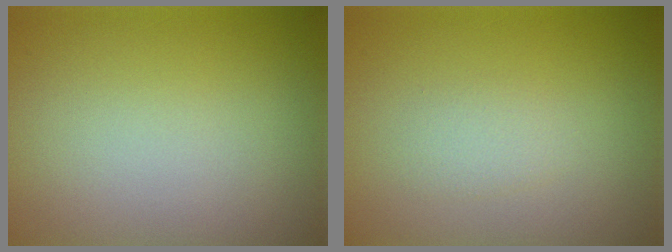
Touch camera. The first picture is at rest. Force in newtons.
{"total": 1.1, "press": 1.1, "slide": 0.1}